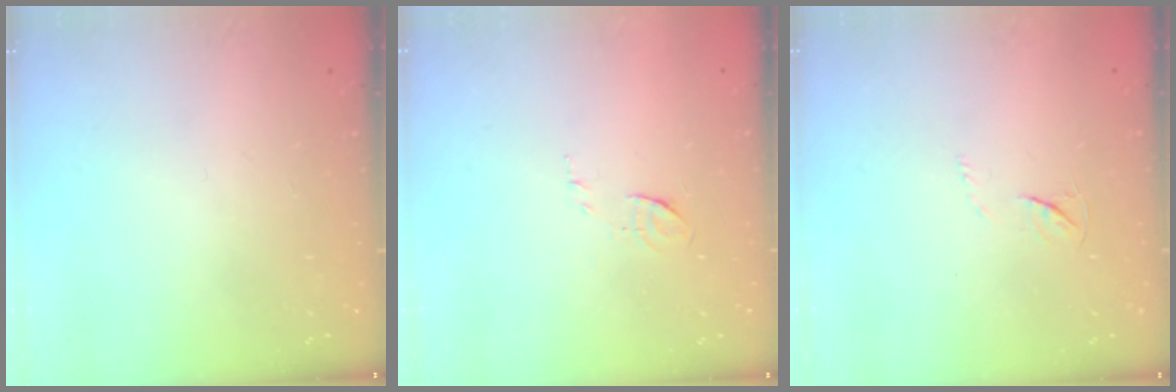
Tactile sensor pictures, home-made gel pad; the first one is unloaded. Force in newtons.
{"total": 5.0, "press": 4.9, "slide": 1.2}
{"total": 3.6, "press": 3.6, "slide": 0.5}